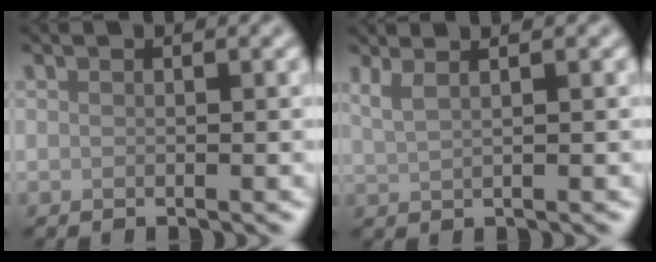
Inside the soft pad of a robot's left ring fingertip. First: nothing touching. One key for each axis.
{"total": 3.0, "fx": 1.9, "fy": 1.2, "fz": 2.0, "tx": -0.023, "ty": 0.010, "tz": 0.011}